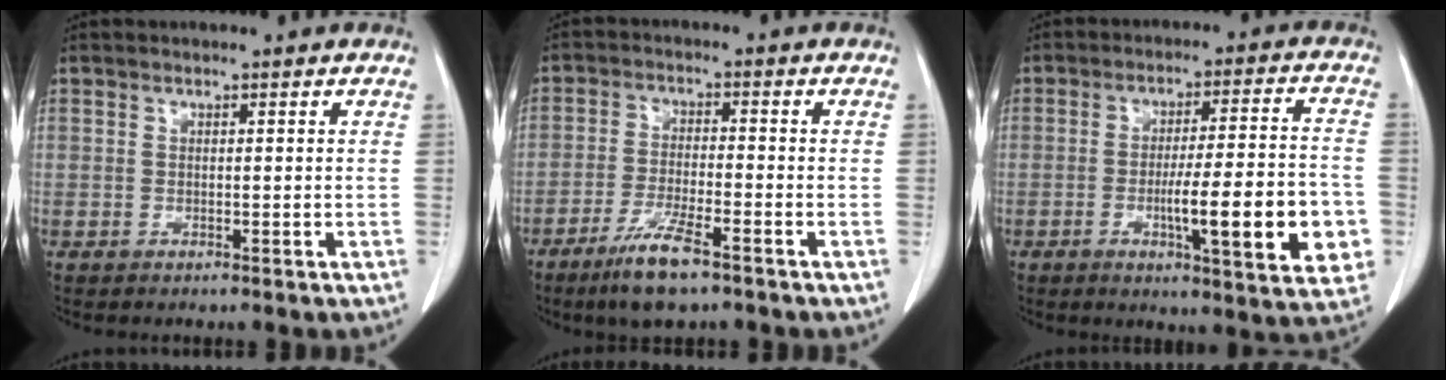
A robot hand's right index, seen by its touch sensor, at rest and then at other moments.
{"total": 7.6, "force": [-5.1, 0.9, 5.6], "torque": [-0.113, -0.015, -0.091]}
{"total": 15.1, "force": [-4.1, 2.0, 14.4], "torque": [-0.184, 0.002, -0.053]}